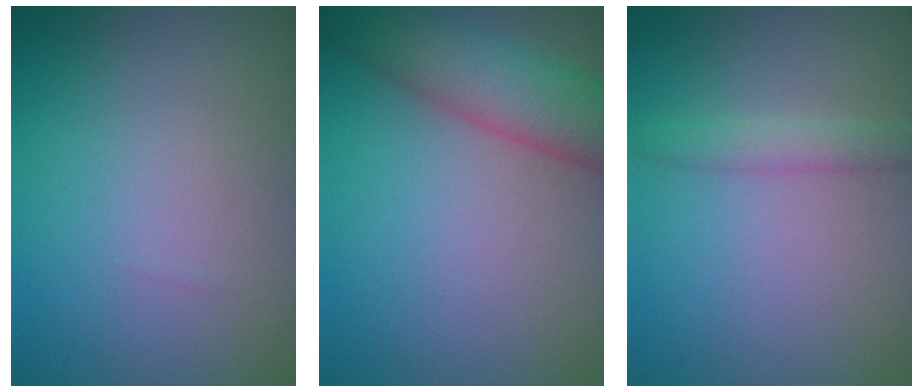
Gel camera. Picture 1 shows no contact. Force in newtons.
{"total": 6.8, "press": 6.8, "slide": 0.4}
{"total": 1.7, "press": 1.7, "slide": 0.1}